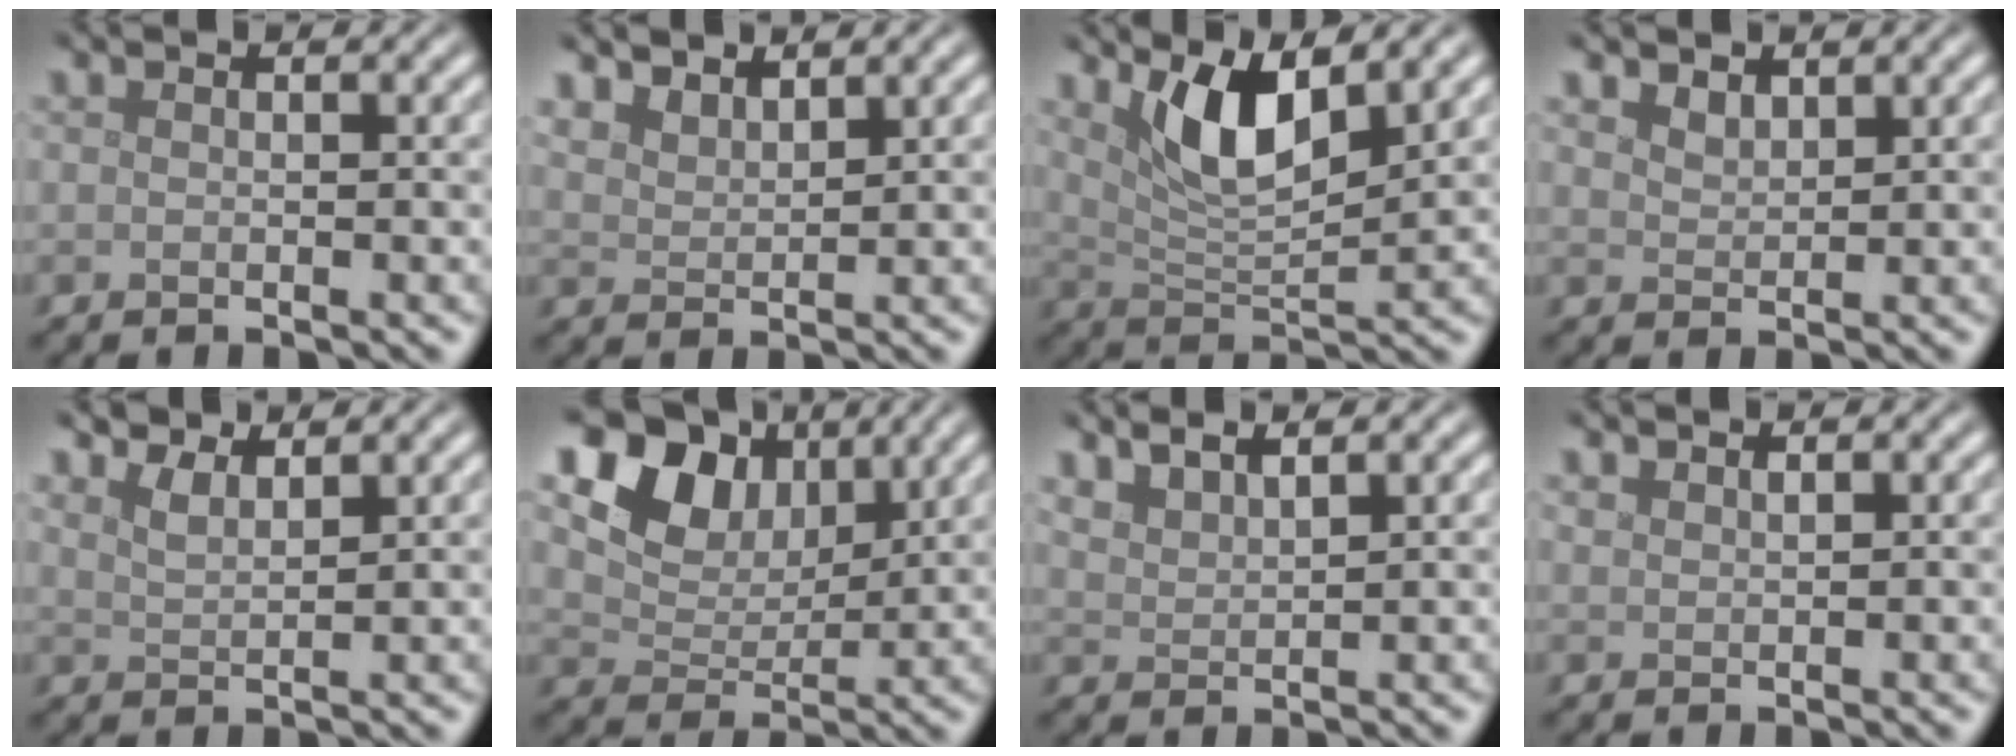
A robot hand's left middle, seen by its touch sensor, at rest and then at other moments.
{"total": 3.3, "force": [2.8, 1.4, 1.2], "torque": [-0.036, -0.005, 0.055]}
{"total": 5.6, "force": [2.8, 1.8, 4.5], "torque": [-0.089, -0.007, 0.054]}
{"total": 1.6, "force": [1.3, 0.8, 0.5], "torque": [-0.014, -0.002, 0.030]}
{"total": 2.2, "force": [2.0, 0.6, 0.9], "torque": [-0.021, -0.002, 0.036]}
{"total": 9.4, "force": [4.9, 6.3, 4.9], "torque": [-0.106, 0.011, 0.071]}
{"total": 2.5, "force": [2.0, 0.6, 1.3], "torque": [-0.018, 0.005, 0.033]}
{"total": 0.7, "force": [0.6, 0.2, 0.2], "torque": [-0.011, -0.002, 0.014]}